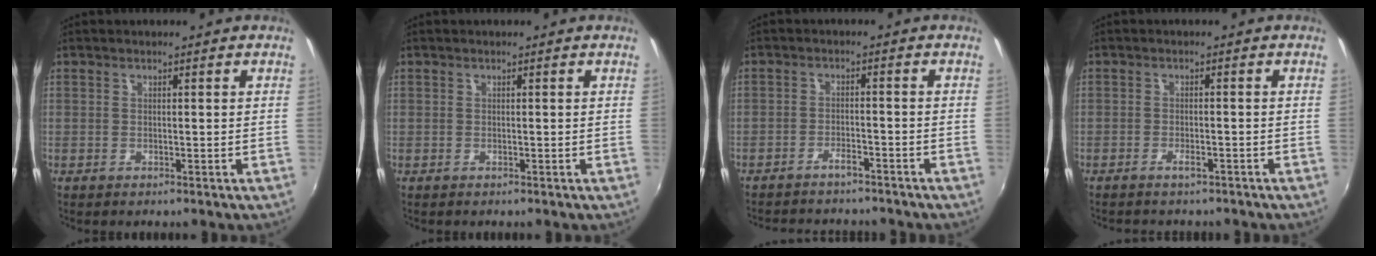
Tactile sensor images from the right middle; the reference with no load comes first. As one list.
[{"total": 0.0}, {"total": 7.8, "force": [-7.1, 2.0, 2.7], "torque": [-0.069, -0.003, -0.101]}, {"total": 2.1, "force": [-1.8, 0.6, 0.9], "torque": [-0.024, 0.002, -0.029]}]